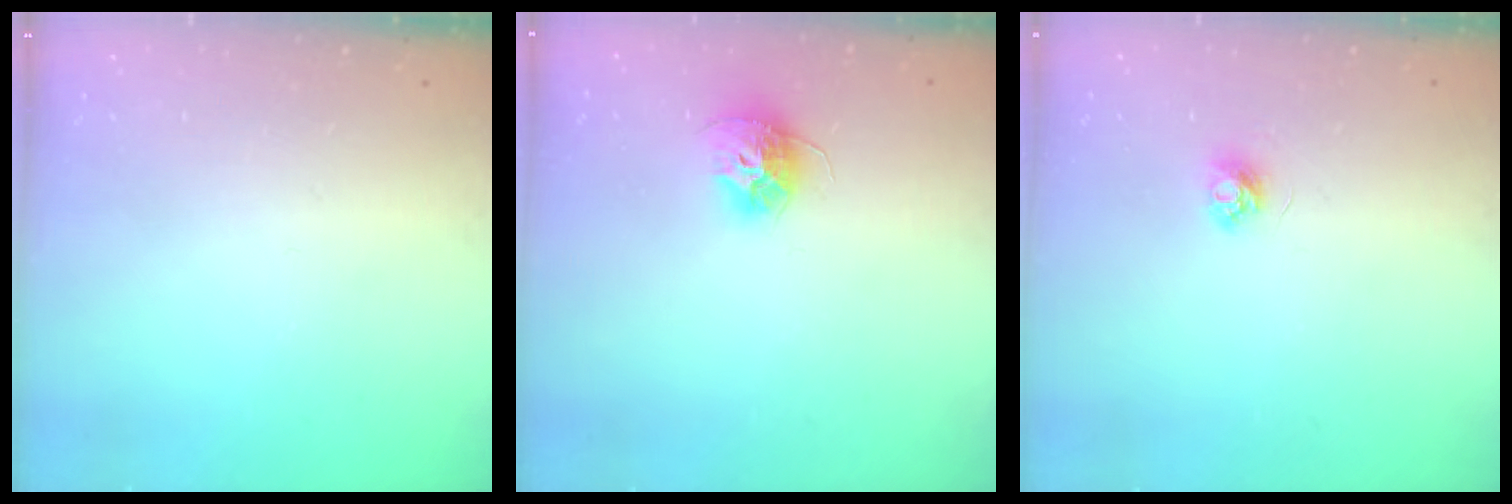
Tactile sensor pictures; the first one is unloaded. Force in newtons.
{"total": 10.4, "press": 10.4, "slide": 0.5}
{"total": 3.6, "press": 3.6, "slide": 0.4}